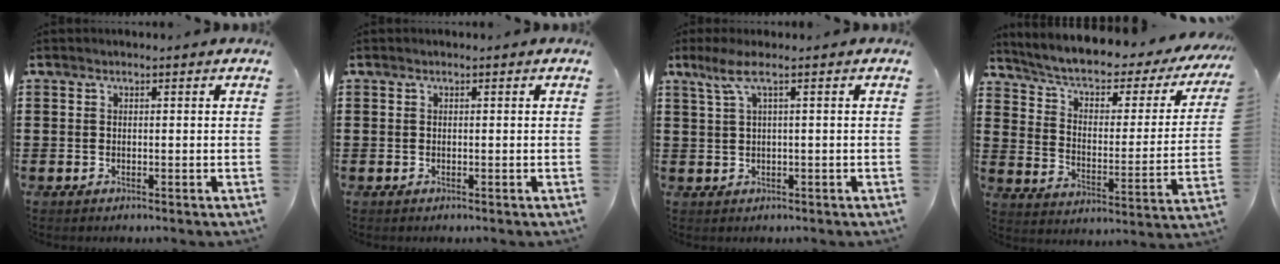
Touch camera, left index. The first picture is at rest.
{"total": 0.0}
{"total": 3.2, "force": [0.9, 0.3, 3.1], "torque": [-0.069, -0.002, 0.011]}
{"total": 4.9, "force": [3.3, 1.9, 3.1], "torque": [-0.078, -0.025, 0.049]}